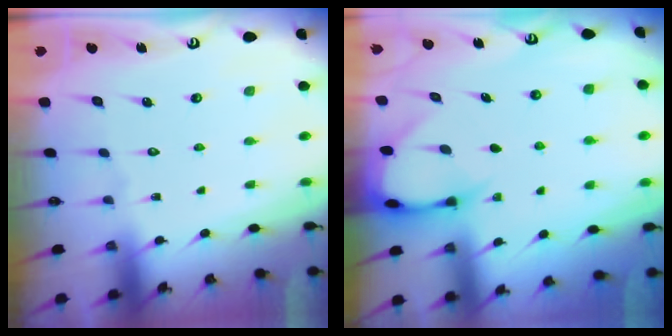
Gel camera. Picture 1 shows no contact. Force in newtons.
{"total": 4.2, "press": 4.1, "slide": 0.6}